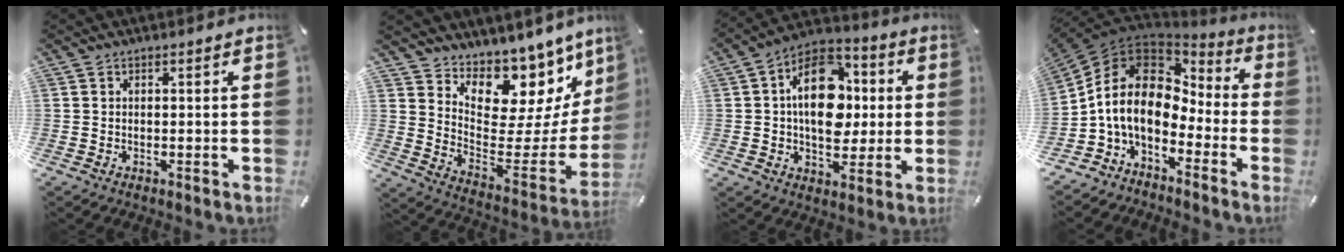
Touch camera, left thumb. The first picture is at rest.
{"total": 11.7, "force": [9.6, 6.4, 2.1], "torque": [-0.018, -0.115, 0.159]}
{"total": 17.9, "force": [1.4, 12.2, 13.1], "torque": [-0.210, -0.001, 0.023]}
{"total": 12.3, "force": [-1.4, 8.7, 8.6], "torque": [-0.200, 0.002, -0.032]}